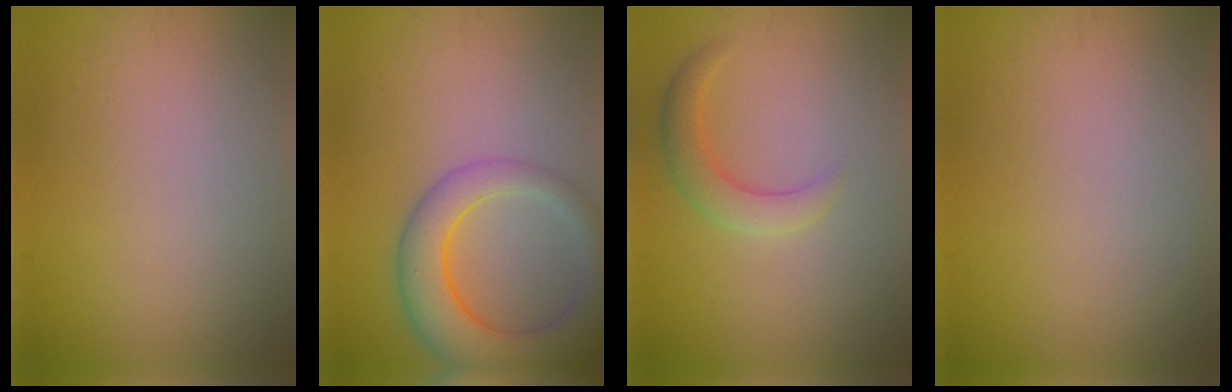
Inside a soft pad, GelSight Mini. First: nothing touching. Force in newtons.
{"total": 7.3, "press": 7.2, "slide": 0.6}
{"total": 2.6, "press": 2.6, "slide": 0.1}
{"total": 0.0}